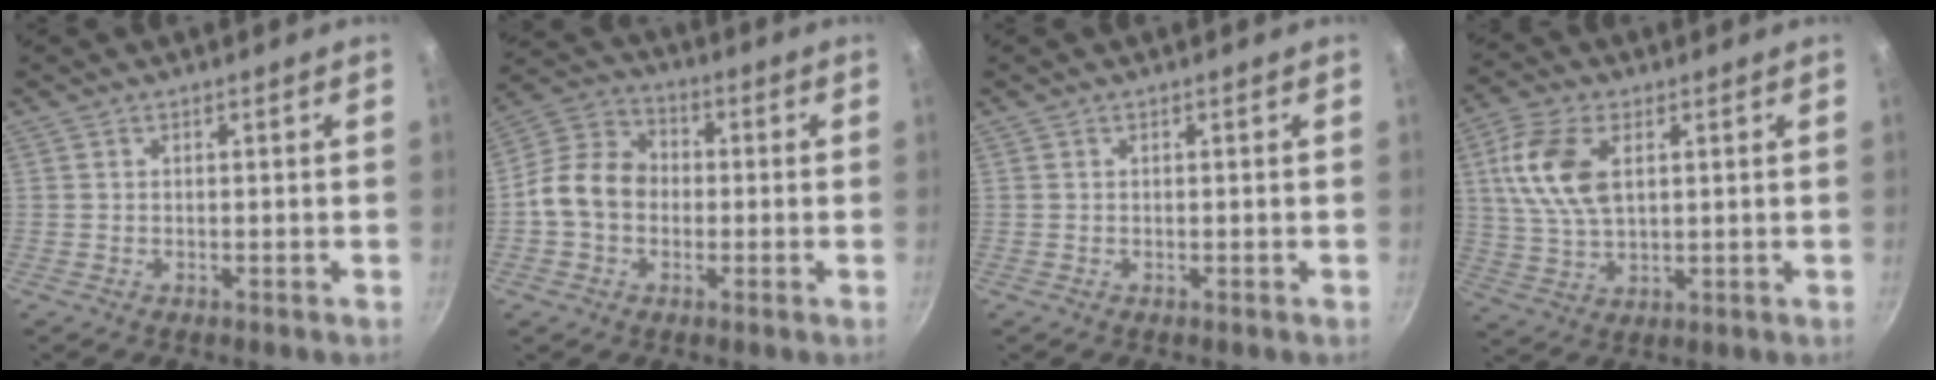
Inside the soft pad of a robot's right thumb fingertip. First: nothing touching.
{"total": 10.9, "force": [-1.1, 8.8, 6.4], "torque": [-0.085, 0.030, -0.043]}
{"total": 0.0}
{"total": 11.8, "force": [3.1, 6.7, 9.3], "torque": [-0.178, -0.001, 0.060]}